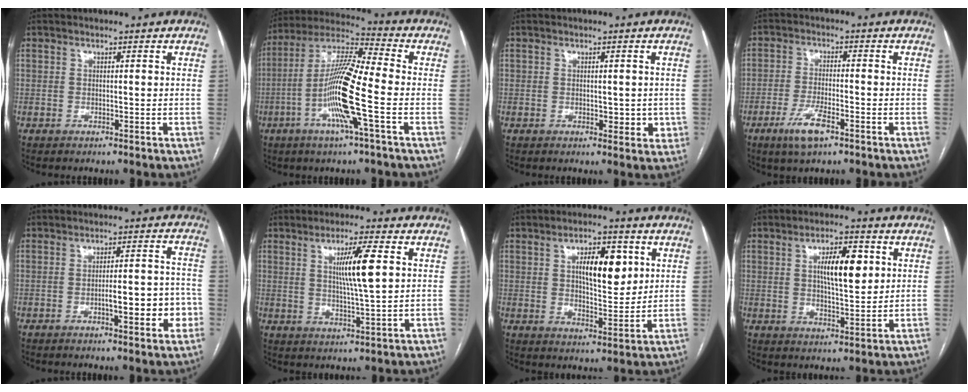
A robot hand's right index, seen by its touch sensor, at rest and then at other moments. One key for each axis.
{"total": 14.2, "fx": -3.8, "fy": 0.2, "fz": 13.7, "tx": -0.272, "ty": -0.003, "tz": -0.082}
{"total": 3.0, "fx": -0.1, "fy": 2.1, "fz": 2.2, "tx": -0.020, "ty": 0.004, "tz": 0.005}
{"total": 5.9, "fx": -3.4, "fy": 1.4, "fz": 4.6, "tx": -0.094, "ty": -0.006, "tz": -0.059}
{"total": 7.9, "fx": -2.5, "fy": 1.7, "fz": 7.4, "tx": -0.097, "ty": 0.017, "tz": -0.030}
{"total": 8.0, "fx": 2.0, "fy": 0.1, "fz": 7.8, "tx": -0.138, "ty": -0.004, "tz": 0.035}
{"total": 9.5, "fx": 3.0, "fy": 3.6, "fz": 8.3, "tx": -0.130, "ty": 0.006, "tz": 0.053}
{"total": 8.6, "fx": 2.3, "fy": 2.5, "fz": 7.9, "tx": -0.130, "ty": 0.007, "tz": 0.041}